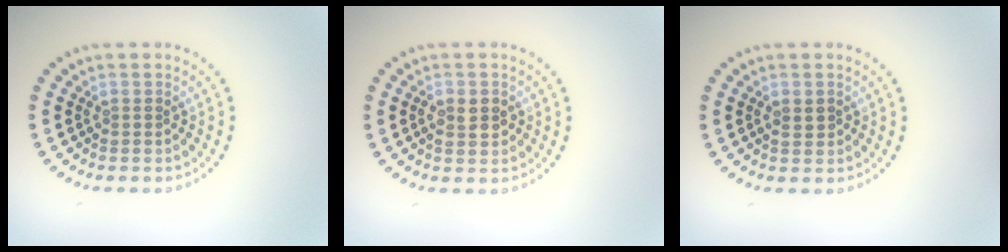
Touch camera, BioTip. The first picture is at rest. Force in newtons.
{"total": 2.3, "press": 2.3, "slide": 0.2}
{"total": 0.9, "press": 0.9, "slide": 0.2}